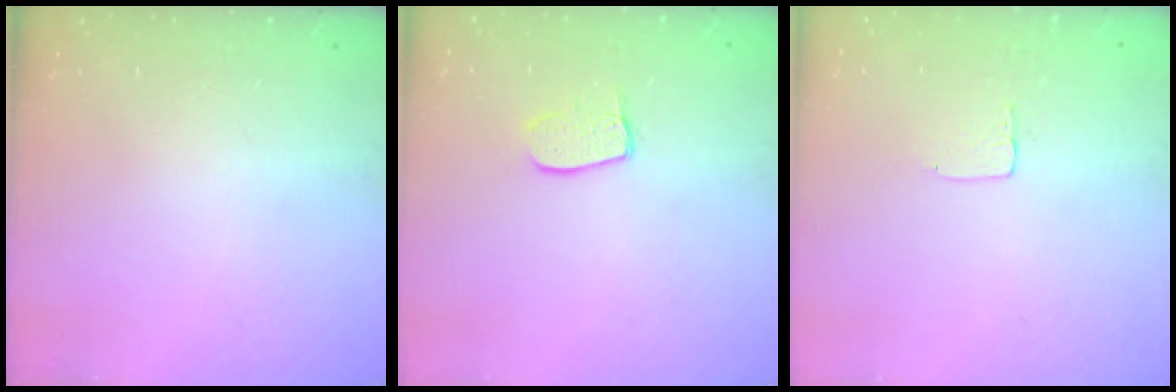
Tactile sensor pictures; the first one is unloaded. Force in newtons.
{"total": 7.5, "press": 7.5, "slide": 0.6}
{"total": 3.7, "press": 3.7, "slide": 0.1}